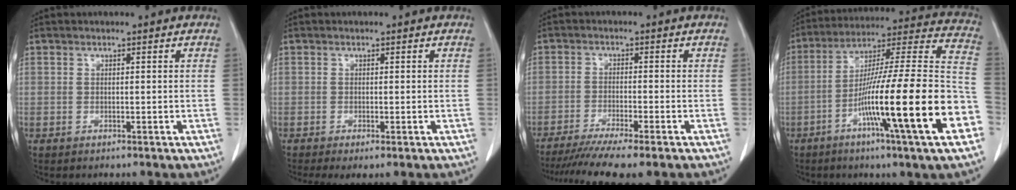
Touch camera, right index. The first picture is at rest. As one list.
[{"total": 2.1, "force": [-1.1, 0.5, 1.7], "torque": [-0.028, -0.008, -0.019]}, {"total": 10.2, "force": [-8.4, -0.4, 5.8], "torque": [-0.077, -0.023, -0.133]}, {"total": 25.1, "force": [-9.0, 0.1, 23.4], "torque": [-0.313, -0.013, -0.155]}]